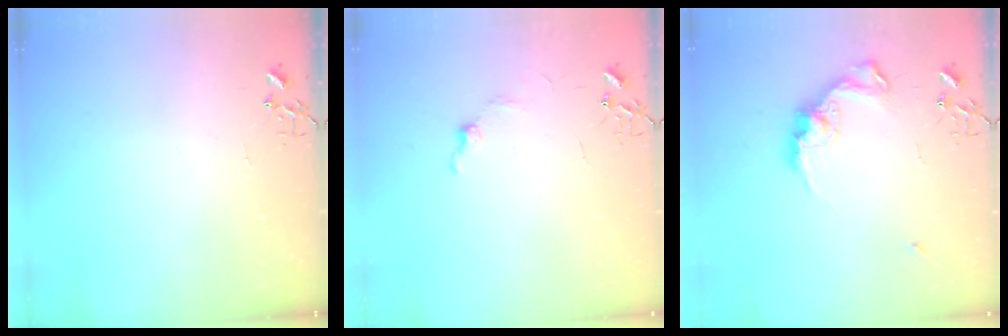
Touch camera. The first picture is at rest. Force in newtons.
{"total": 5.9, "press": 5.9, "slide": 0.8}
{"total": 13.1, "press": 13.1, "slide": 0.3}